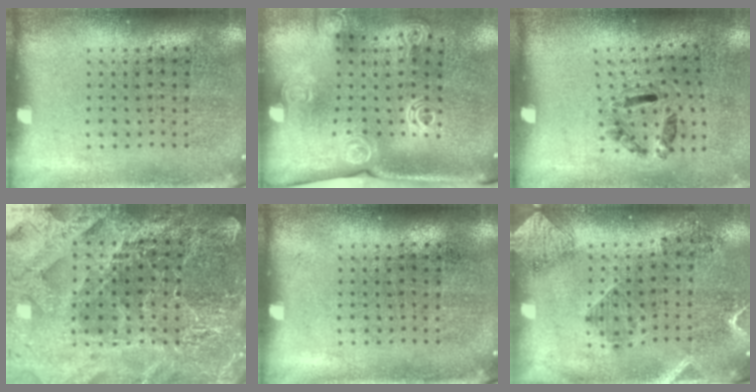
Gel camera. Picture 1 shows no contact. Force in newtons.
{"total": 2.1, "press": 1.6, "slide": 1.3}
{"total": 1.3, "press": 0.6, "slide": 1.1}
{"total": 4.5, "press": 4.3, "slide": 1.5}
{"total": 0.0}
{"total": 2.0, "press": 1.7, "slide": 1.1}